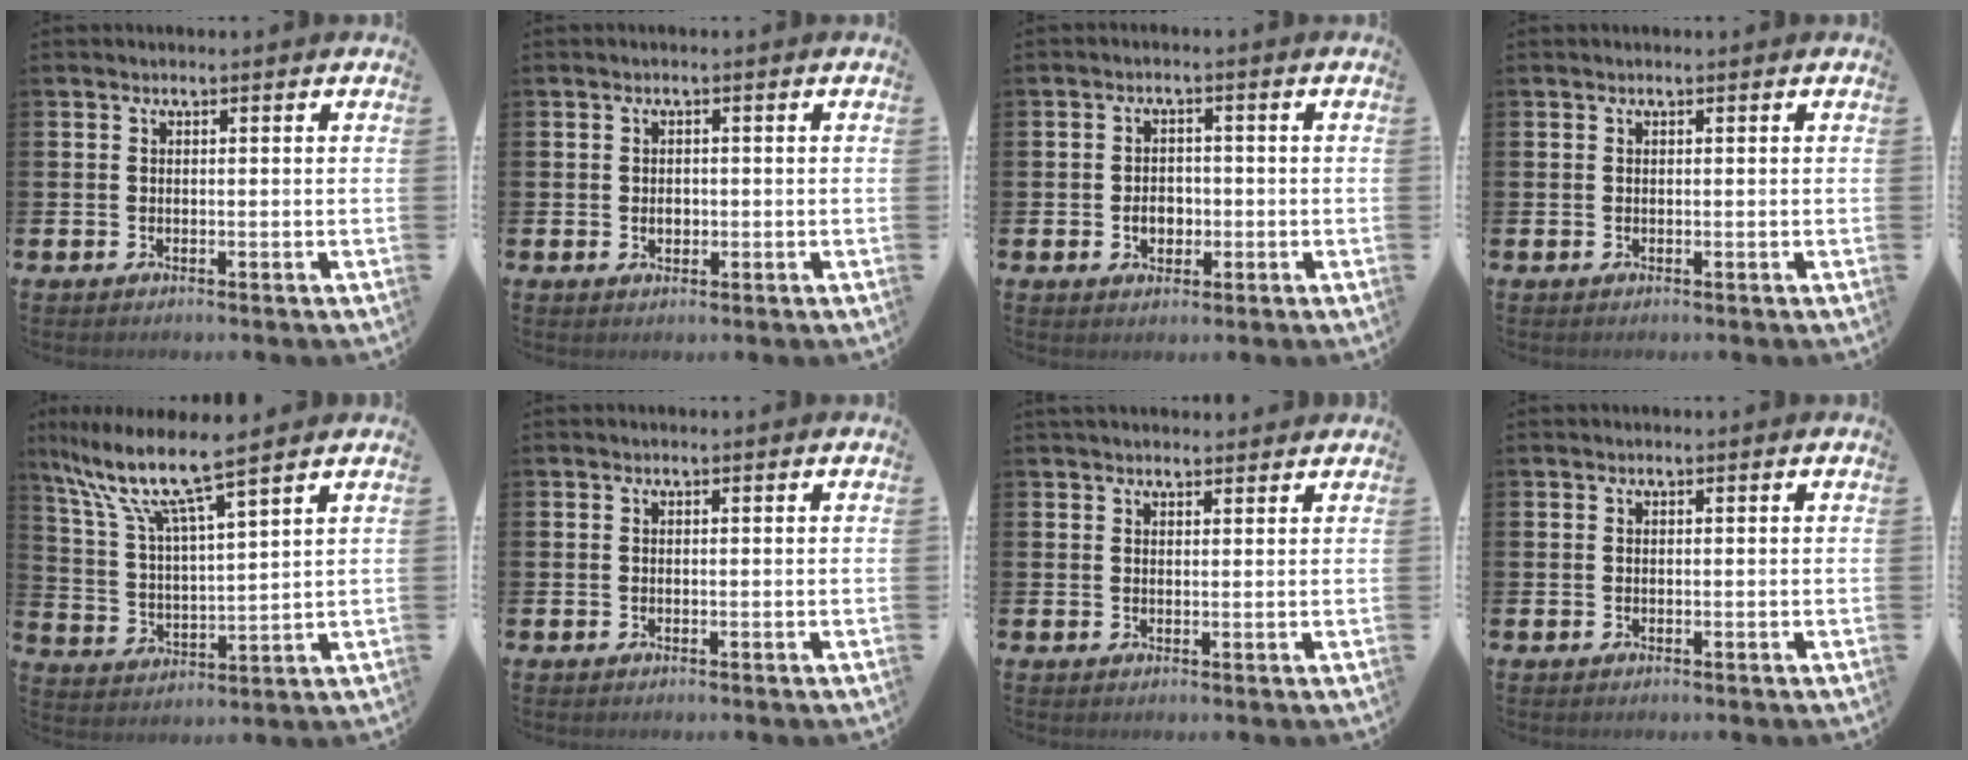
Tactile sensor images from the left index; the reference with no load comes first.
{"total": 1.3, "force": [-0.1, 1.0, 0.9], "torque": [-0.010, 0.004, -0.007]}
{"total": 3.1, "force": [-0.7, 2.3, 1.9], "torque": [-0.022, -0.001, -0.020]}
{"total": 0.0}
{"total": 9.5, "force": [7.9, 0.9, 5.2], "torque": [-0.138, -0.040, 0.133]}
{"total": 0.0}
{"total": 2.0, "force": [2.0, 0.4, 0.3], "torque": [0.000, -0.006, 0.034]}
{"total": 0.0}